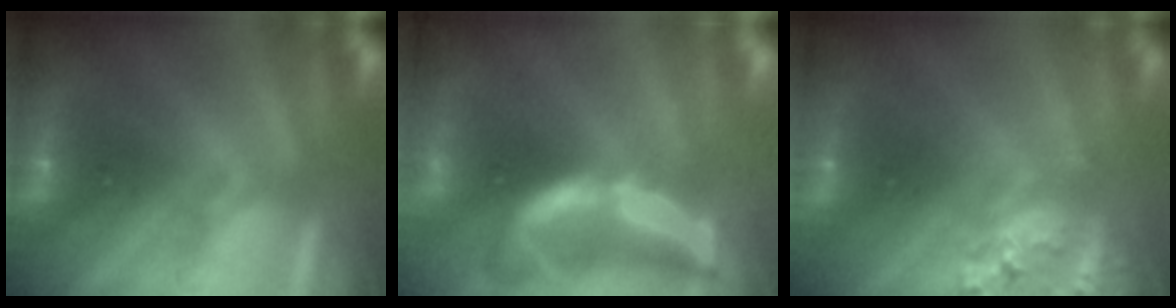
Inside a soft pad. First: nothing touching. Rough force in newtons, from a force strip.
{"total": 1.9}
{"total": 2.7}